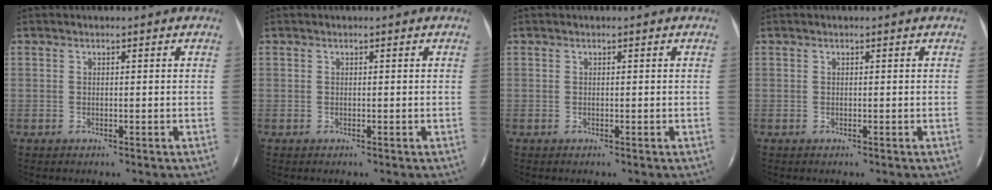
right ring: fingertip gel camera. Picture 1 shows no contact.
{"total": 0.0}
{"total": 0.0}
{"total": 0.0}